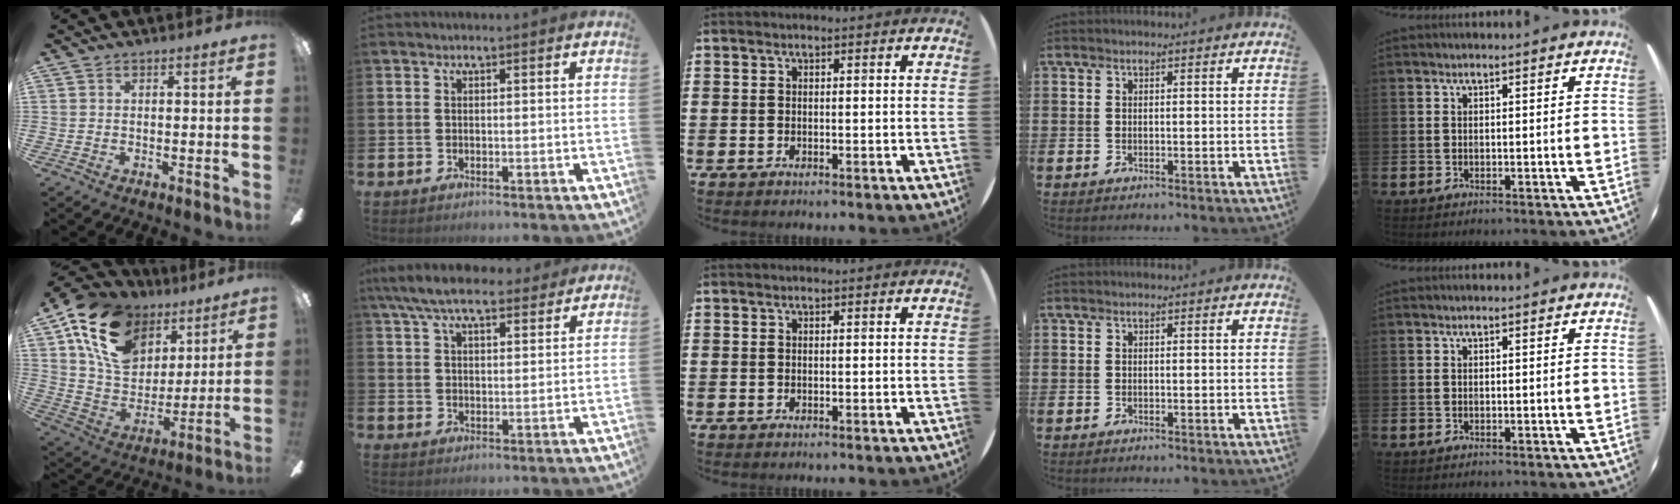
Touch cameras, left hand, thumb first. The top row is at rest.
{"thumb": {"total": 18.8, "force": [10.4, 12.7, 9.1], "torque": [-0.171, -0.040, 0.197]}, "index": {"total": 7.9, "force": [7.1, 2.0, 2.9], "torque": [-0.077, -0.024, 0.130]}}